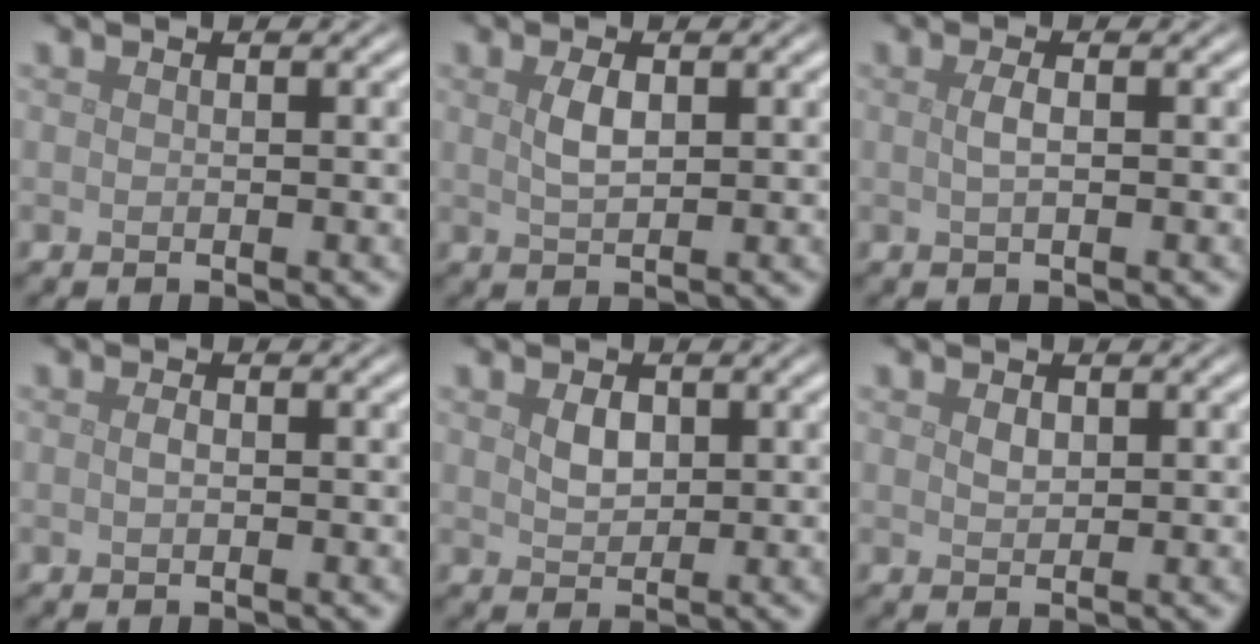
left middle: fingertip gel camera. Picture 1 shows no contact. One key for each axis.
{"total": 2.0, "fx": 0.6, "fy": 0.9, "fz": 1.7, "tx": -0.040, "ty": 0.000, "tz": 0.014}
{"total": 1.3, "fx": 0.1, "fy": 0.4, "fz": 1.2, "tx": -0.026, "ty": 0.004, "tz": 0.001}
{"total": 0.6, "fx": -0.1, "fy": 0.3, "fz": 0.6, "tx": -0.015, "ty": 0.001, "tz": -0.002}
{"total": 1.8, "fx": 0.6, "fy": 1.2, "fz": 1.2, "tx": -0.026, "ty": 0.000, "tz": 0.014}
{"total": 1.0, "fx": 0.5, "fy": 0.6, "fz": 0.6, "tx": -0.015, "ty": 0.000, "tz": 0.010}